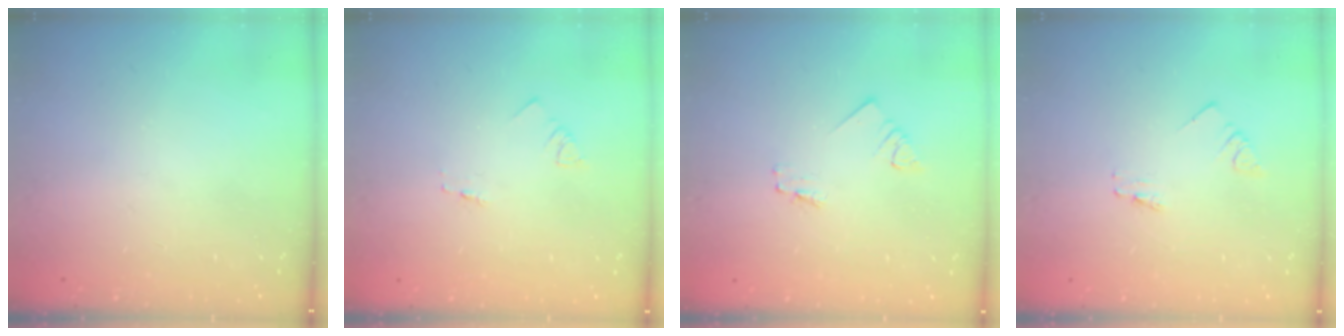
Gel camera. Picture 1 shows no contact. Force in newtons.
{"total": 1.3, "press": 1.2, "slide": 0.1}
{"total": 1.2, "press": 1.2, "slide": 0.1}
{"total": 0.7, "press": 0.7, "slide": 0.1}